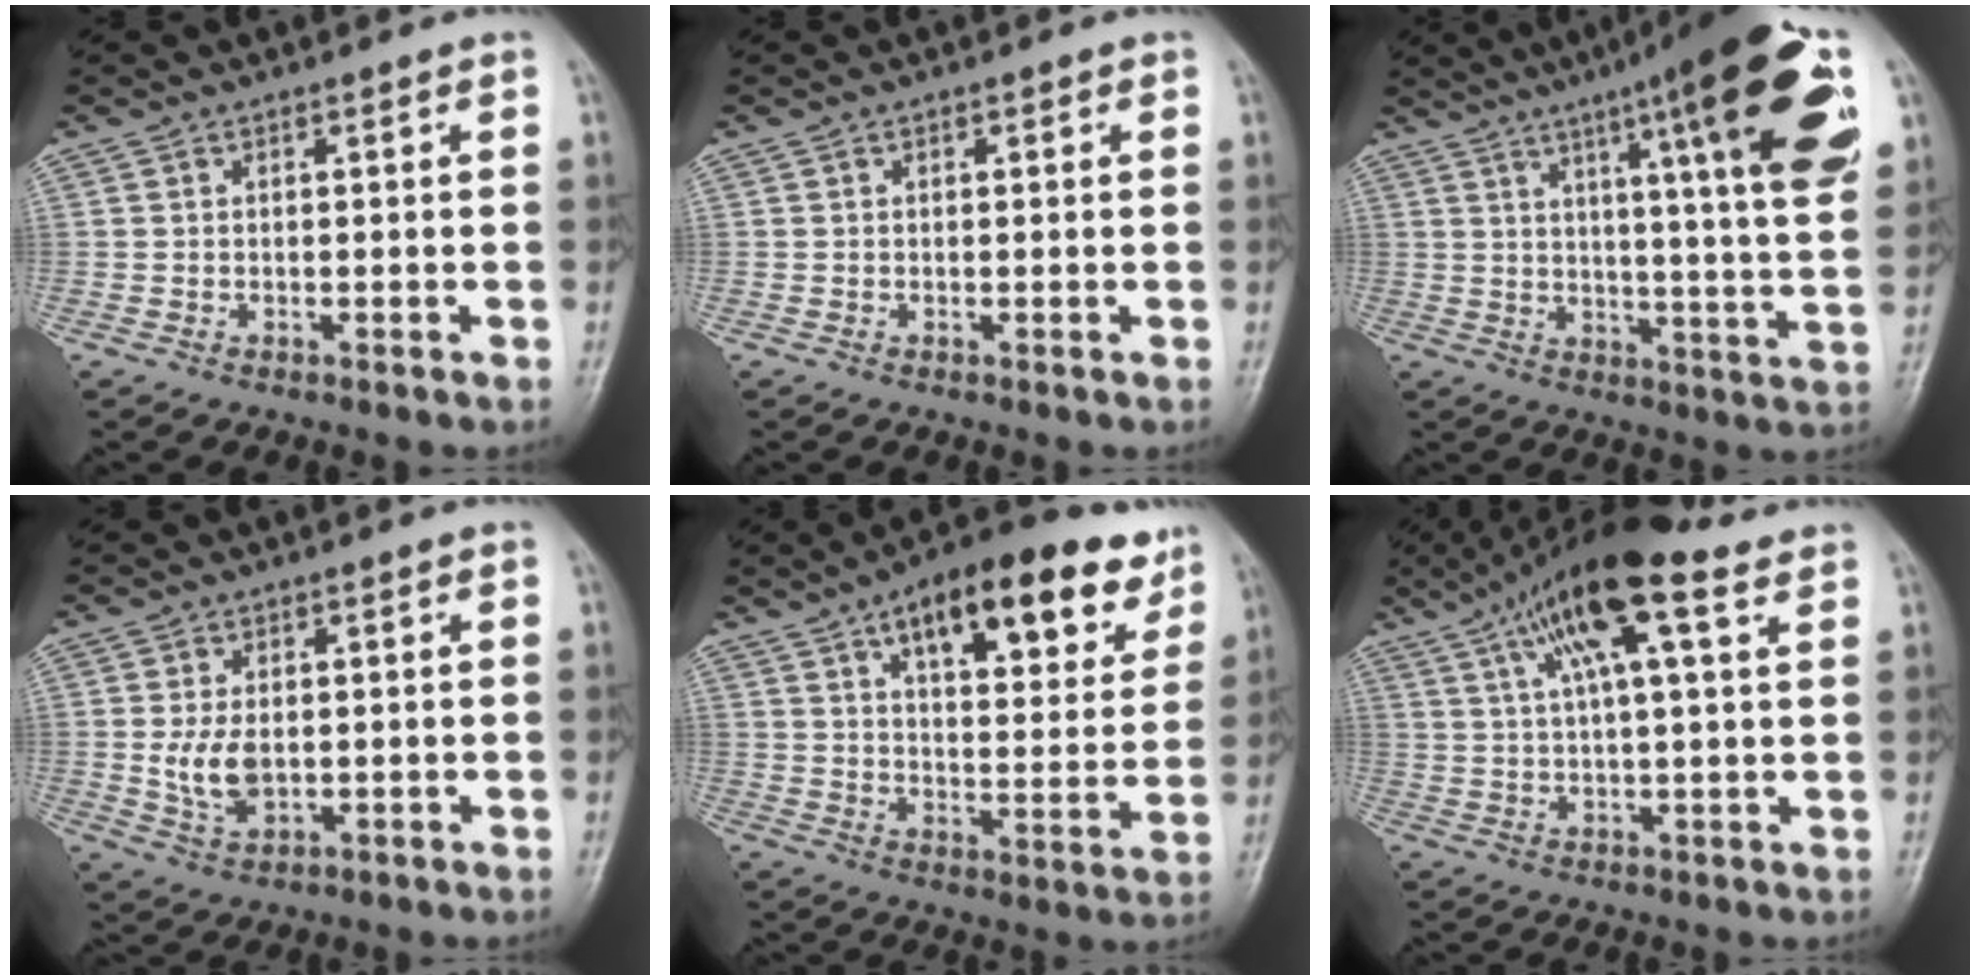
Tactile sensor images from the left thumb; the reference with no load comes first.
{"total": 1.3, "force": [0.5, 0.6, 1.0], "torque": [-0.010, 0.002, 0.005]}
{"total": 23.5, "force": [10.7, 3.5, 20.7], "torque": [-0.280, -0.019, 0.147]}
{"total": 6.0, "force": [-0.1, 3.7, 4.7], "torque": [-0.087, -0.007, 0.006]}
{"total": 21.5, "force": [12.2, 8.9, 15.3], "torque": [-0.182, -0.028, 0.180]}
{"total": 15.2, "force": [7.9, 3.9, 12.4], "torque": [-0.208, 0.012, 0.133]}